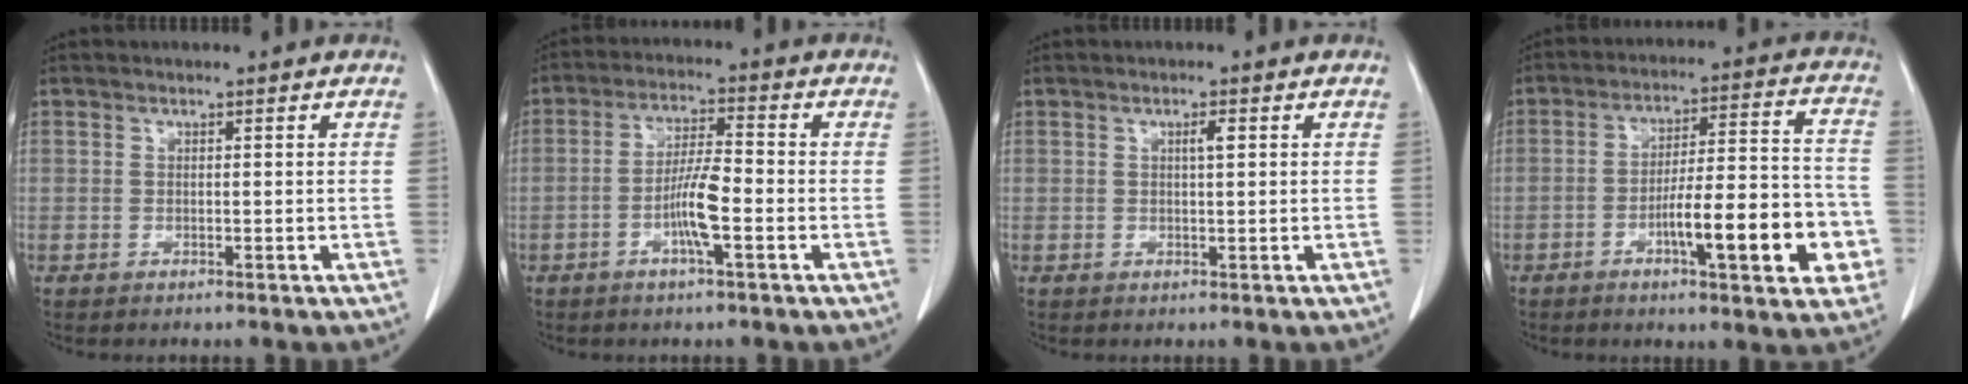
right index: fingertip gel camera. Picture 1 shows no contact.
{"total": 6.6, "force": [-2.1, 0.6, 6.2], "torque": [-0.123, 0.003, -0.041]}
{"total": 1.5, "force": [0.5, 0.2, 1.4], "torque": [-0.025, 0.002, 0.007]}
{"total": 15.1, "force": [-5.1, 3.0, 13.9], "torque": [-0.200, 0.020, -0.072]}